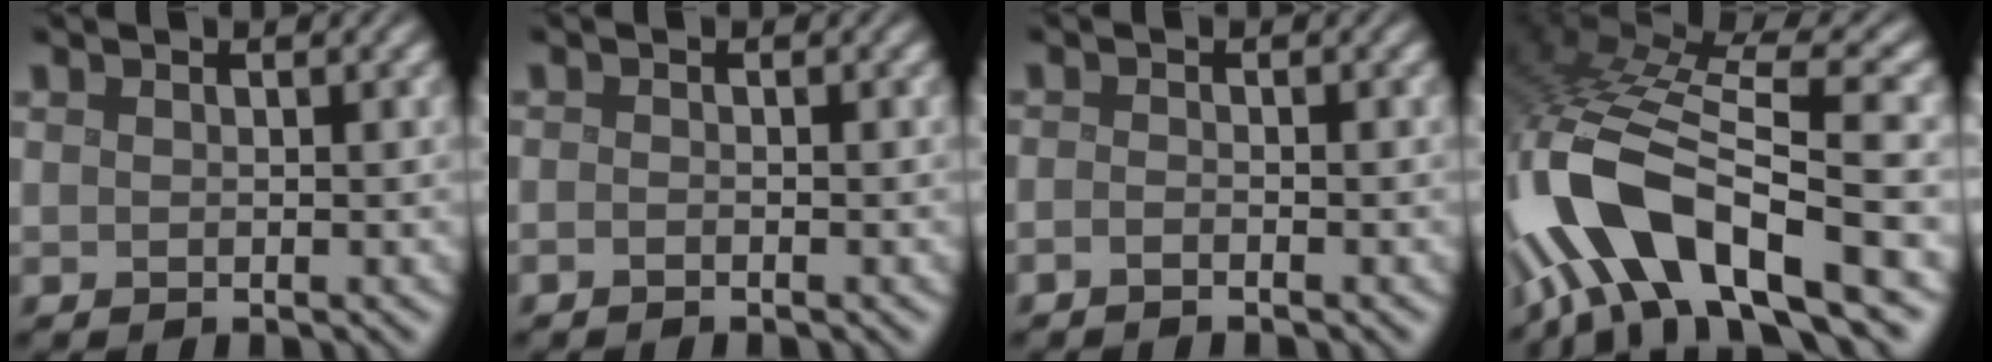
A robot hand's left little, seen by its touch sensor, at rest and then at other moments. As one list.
[{"total": 0.6, "force": [-0.6, -0.1, 0.1], "torque": [0.000, -0.001, -0.014]}, {"total": 0.9, "force": [-0.9, -0.1, 0.2], "torque": [-0.005, 0.002, -0.018]}, {"total": 12.1, "force": [-5.2, 3.7, 10.2], "torque": [-0.198, 0.018, -0.097]}]